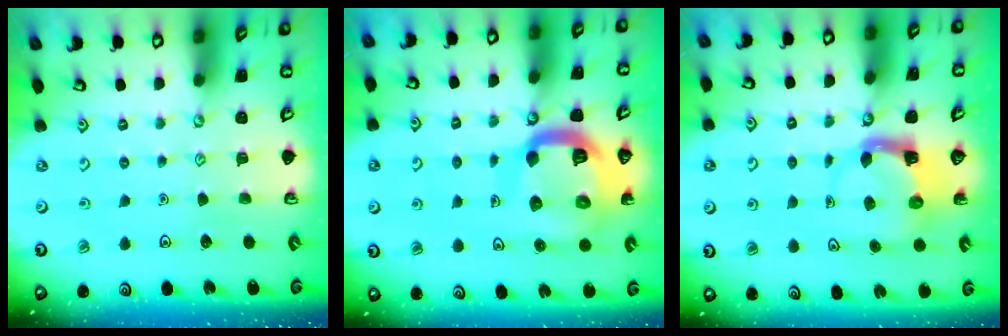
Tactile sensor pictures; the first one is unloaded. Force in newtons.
{"total": 16.5, "press": 16.3, "slide": 2.1}
{"total": 4.4, "press": 4.3, "slide": 0.9}